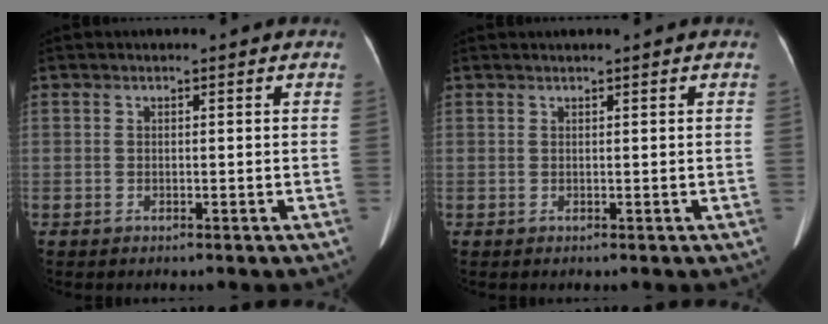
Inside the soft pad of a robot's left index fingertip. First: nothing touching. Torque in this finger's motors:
{"motor_torque": [-0.31, 0.20, -0.64, 0.01]}